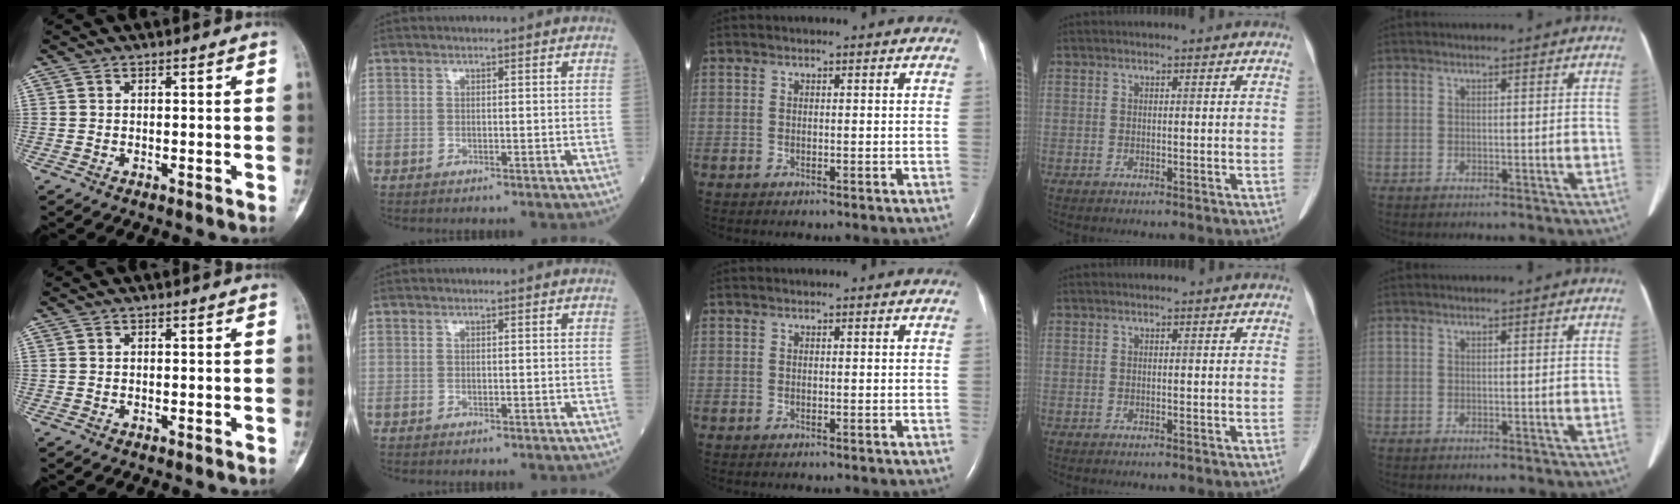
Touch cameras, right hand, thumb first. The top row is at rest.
{}